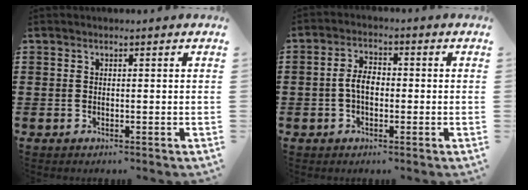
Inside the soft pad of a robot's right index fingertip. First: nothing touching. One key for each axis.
{"total": 4.0, "fx": -0.6, "fy": 2.2, "fz": 3.3, "tx": -0.076, "ty": 0.000, "tz": -0.016}